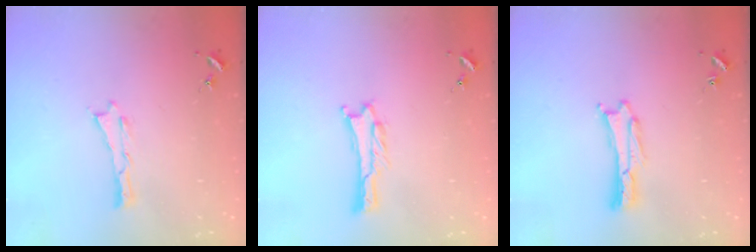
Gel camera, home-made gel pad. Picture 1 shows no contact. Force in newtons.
{"total": 0.9, "press": 0.9, "slide": 0.1}
{"total": 0.7, "press": 0.7, "slide": 0.1}